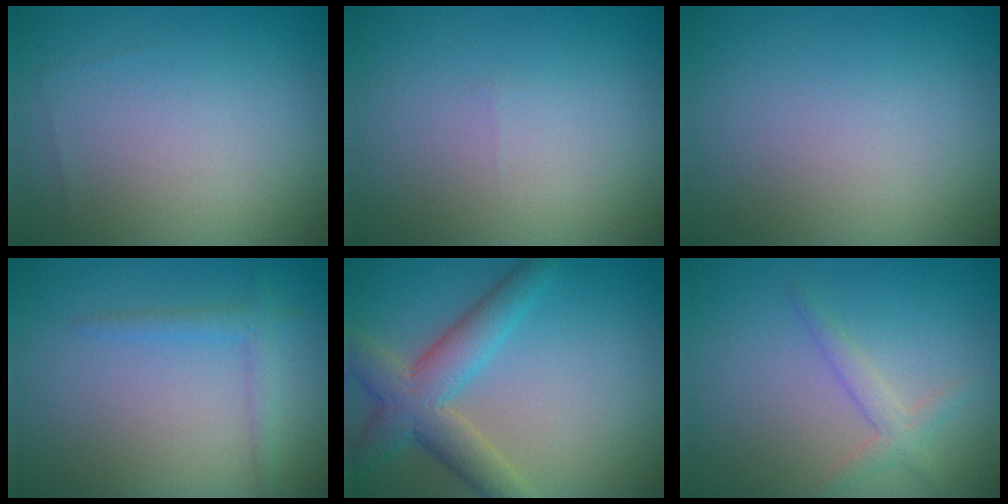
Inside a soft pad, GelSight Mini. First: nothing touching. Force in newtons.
{"total": 0.0}
{"total": 0.0}
{"total": 1.7, "press": 1.7, "slide": 0.1}
{"total": 5.5, "press": 5.4, "slide": 0.3}
{"total": 1.8, "press": 1.8, "slide": 0.1}